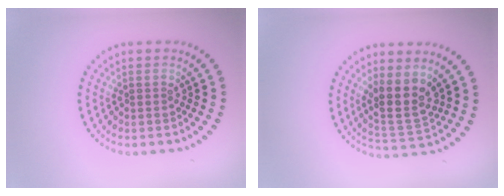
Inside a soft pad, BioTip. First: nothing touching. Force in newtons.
{"total": 3.8, "press": 3.4, "slide": 1.6}